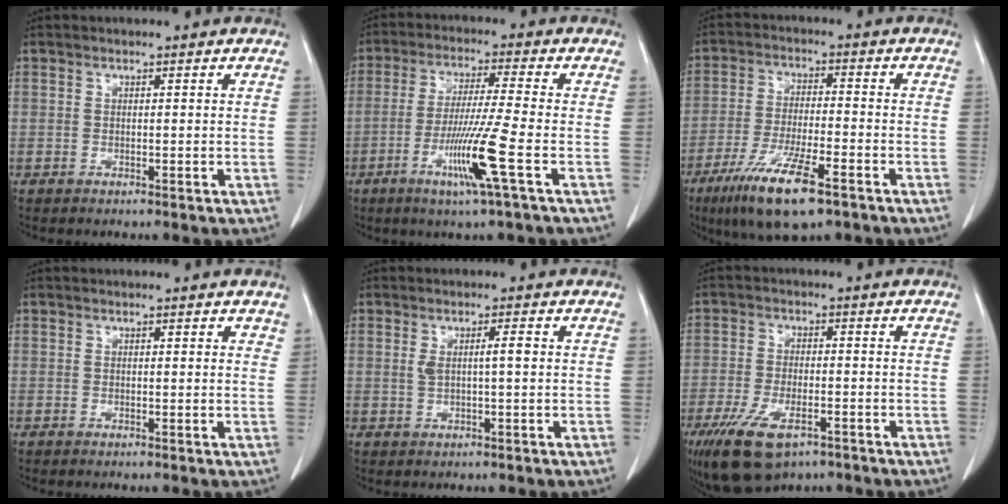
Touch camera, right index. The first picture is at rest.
{"total": 9.7, "force": [-3.7, -1.5, 8.9], "torque": [-0.166, -0.019, -0.073]}
{"total": 12.0, "force": [-7.3, 2.1, 9.3], "torque": [-0.179, -0.024, -0.123]}
{"total": 1.2, "force": [0.9, 0.5, 0.6], "torque": [-0.002, 0.000, 0.004]}
{"total": 2.8, "force": [0.5, 0.3, 2.8], "torque": [-0.045, 0.006, 0.014]}
{"total": 11.4, "force": [-6.9, 4.8, 7.7], "torque": [-0.157, -0.016, -0.116]}